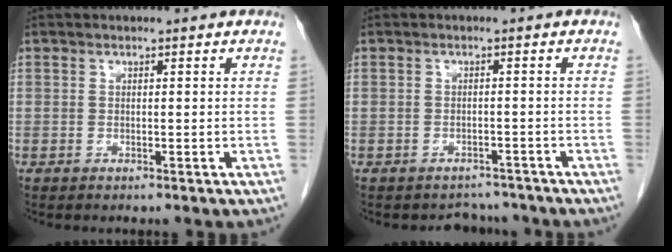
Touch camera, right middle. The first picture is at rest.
{"total": 3.0, "force": [-2.7, 1.3, -0.3], "torque": [-0.001, 0.006, -0.034]}